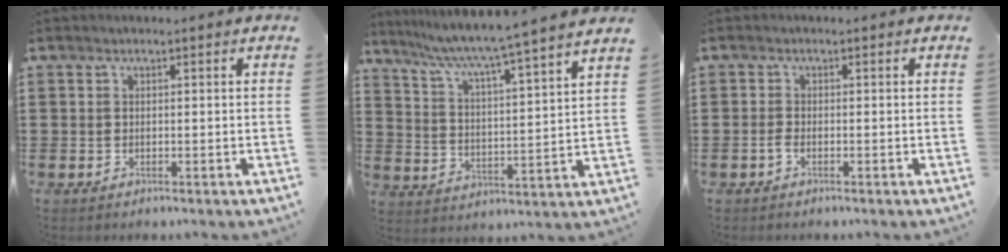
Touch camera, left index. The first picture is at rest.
{"total": 4.9, "force": [4.3, -1.0, 2.0], "torque": [-0.062, -0.043, 0.062]}
{"total": 1.1, "force": [-0.6, 0.3, 0.9], "torque": [-0.026, -0.005, -0.012]}